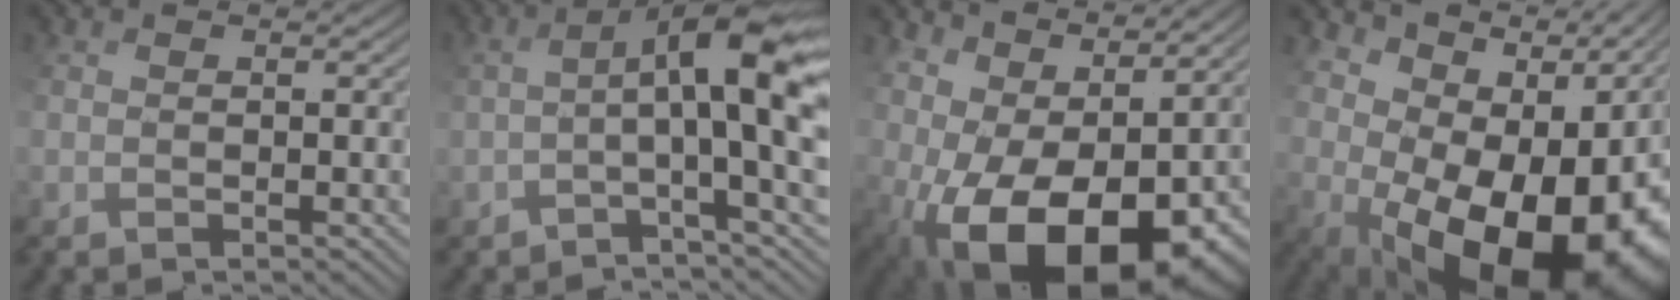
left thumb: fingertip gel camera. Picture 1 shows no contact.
{"total": 9.2, "force": [-0.2, 1.4, 9.0], "torque": [-0.125, 0.025, -0.002]}
{"total": 15.1, "force": [0.5, 9.3, 11.9], "torque": [-0.196, -0.030, 0.051]}
{"total": 15.8, "force": [1.3, 9.9, 12.2], "torque": [-0.139, -0.024, 0.067]}